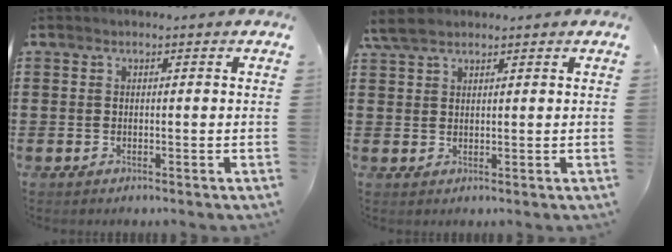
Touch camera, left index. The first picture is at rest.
{"total": 3.8, "force": [2.8, 1.5, 2.1], "torque": [-0.057, 0.004, 0.050]}